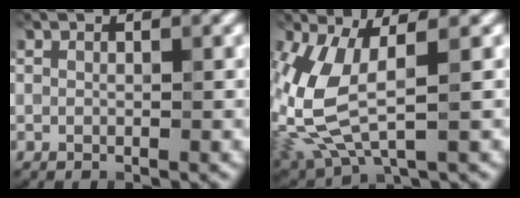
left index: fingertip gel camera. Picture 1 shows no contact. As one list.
[{"total": 7.3, "force": [-0.3, 3.4, 6.5], "torque": [-0.176, -0.012, 0.002]}]